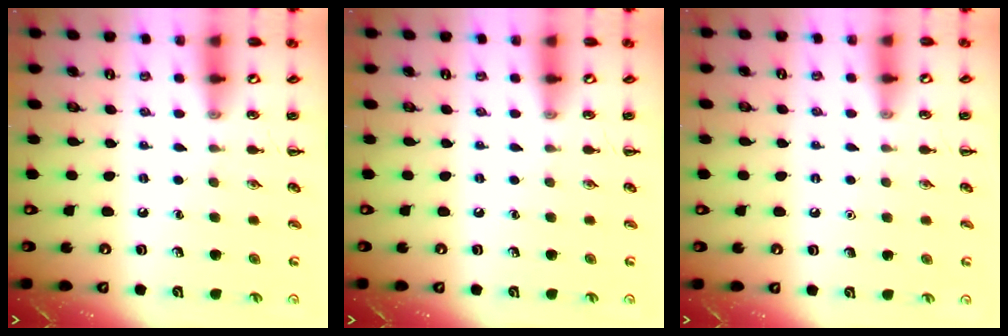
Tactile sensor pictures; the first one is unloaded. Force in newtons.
{"total": 0.0}
{"total": 1.6, "press": 1.6, "slide": 0.1}